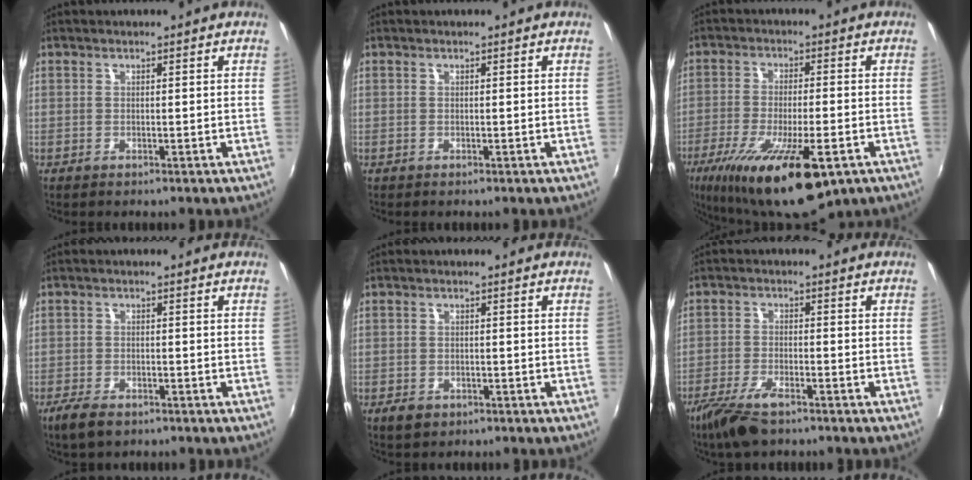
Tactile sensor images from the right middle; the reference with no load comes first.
{"total": 0.0}
{"total": 19.2, "force": [-11.2, 5.5, 14.6], "torque": [-0.278, -0.065, -0.182]}
{"total": 5.1, "force": [-3.6, 2.3, 2.9], "torque": [-0.078, -0.016, -0.065]}
{"total": 2.9, "force": [-1.7, 2.0, 1.3], "torque": [-0.031, -0.004, -0.025]}
{"total": 8.3, "force": [-5.9, 2.7, 5.2], "torque": [-0.130, -0.021, -0.116]}